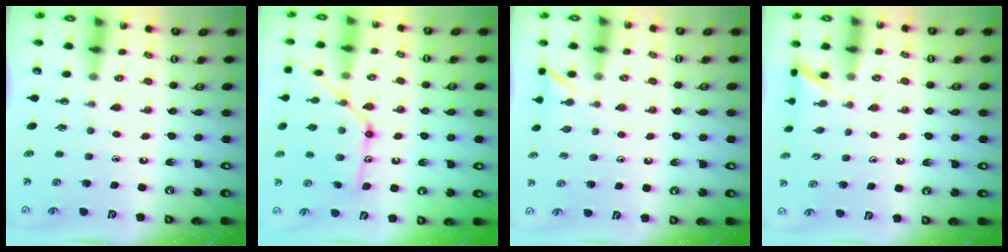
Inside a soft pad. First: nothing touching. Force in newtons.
{"total": 15.4, "press": 15.4, "slide": 0.9}
{"total": 3.7, "press": 3.6, "slide": 0.4}
{"total": 3.2, "press": 3.2, "slide": 0.3}